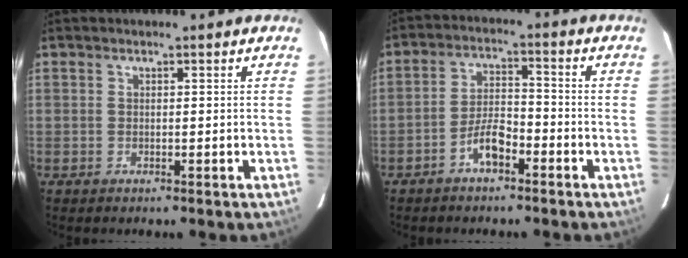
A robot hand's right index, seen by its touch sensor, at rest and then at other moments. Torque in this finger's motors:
{"motor_torque": [1.26, -0.32, 0.43, 0.08]}